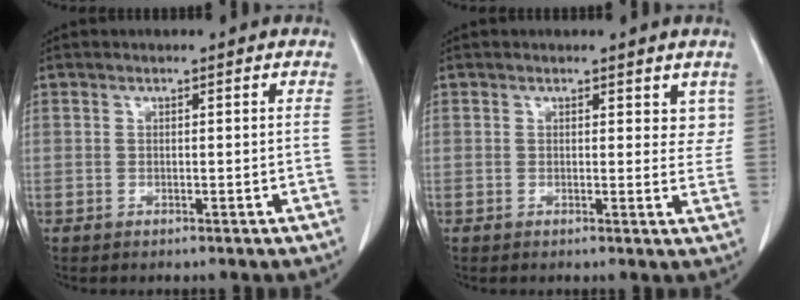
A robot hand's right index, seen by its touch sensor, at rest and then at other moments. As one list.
[{"total": 3.2, "force": [2.1, 1.8, 1.6], "torque": [-0.001, -0.007, 0.021]}]